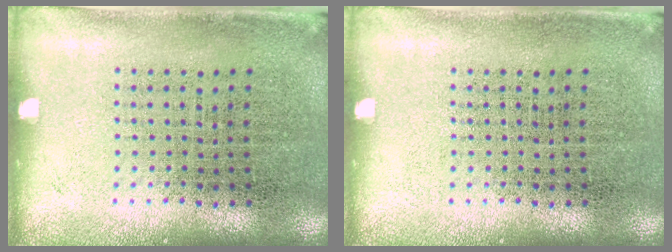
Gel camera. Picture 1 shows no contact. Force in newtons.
{"total": 0.0}